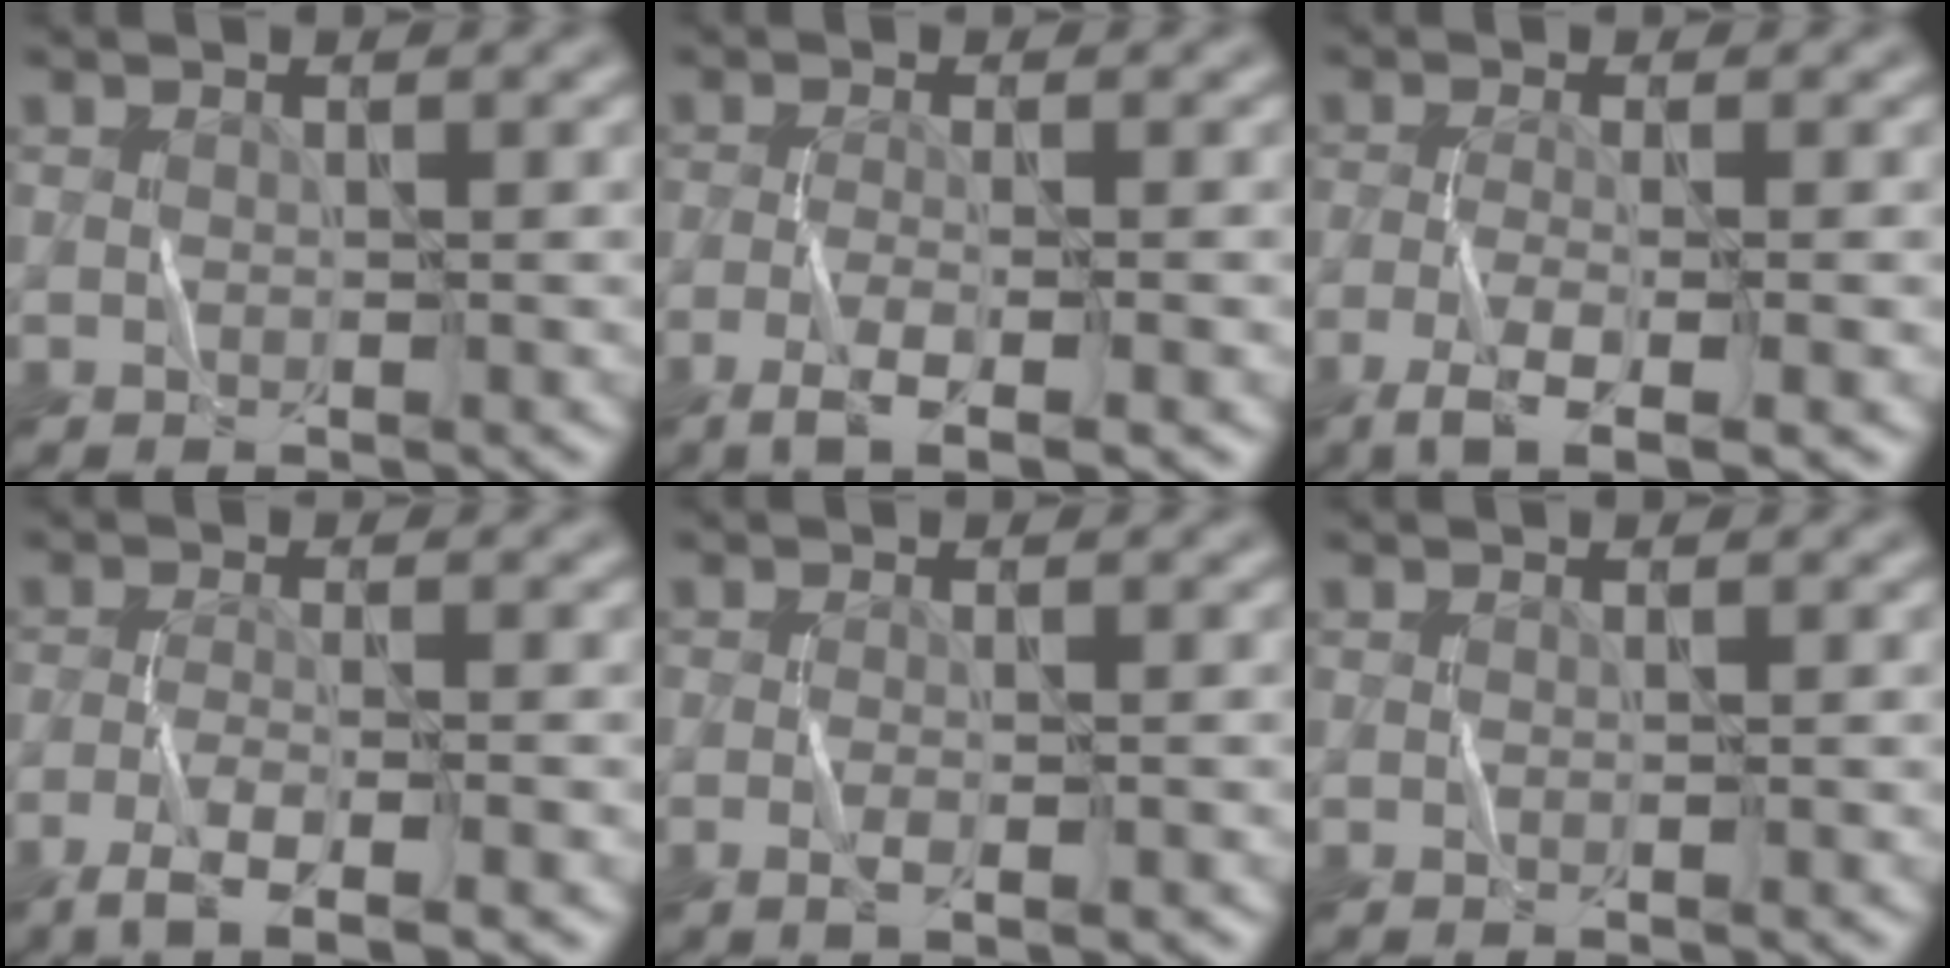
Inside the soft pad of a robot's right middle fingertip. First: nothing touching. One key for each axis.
{"total": 3.6, "fx": -2.1, "fy": 0.4, "fz": 3.0, "tx": -0.060, "ty": -0.001, "tz": -0.040}
{"total": 4.1, "fx": -2.3, "fy": 0.6, "fz": 3.4, "tx": -0.069, "ty": -0.003, "tz": -0.045}
{"total": 4.2, "fx": -2.7, "fy": 0.6, "fz": 3.1, "tx": -0.064, "ty": -0.003, "tz": -0.051}
{"total": 1.8, "fx": -0.8, "fy": 0.2, "fz": 1.6, "tx": -0.034, "ty": 0.002, "tz": -0.014}
{"total": 0.0}